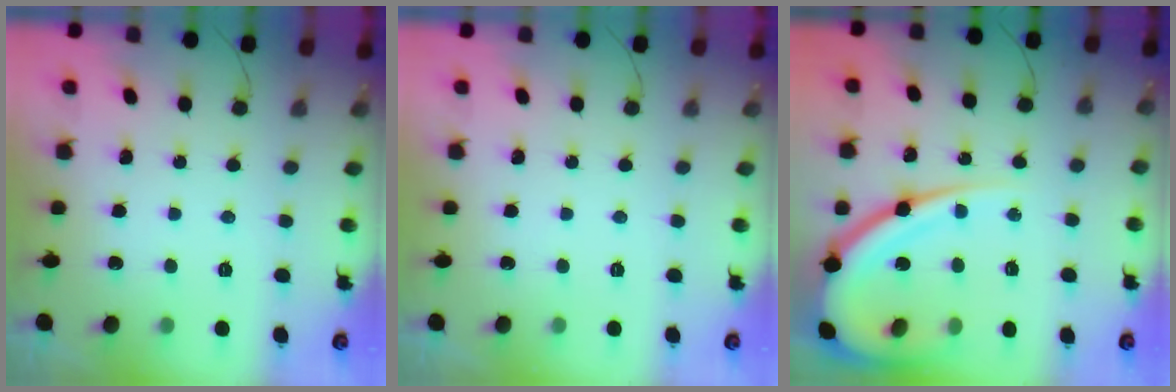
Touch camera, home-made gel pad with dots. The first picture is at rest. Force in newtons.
{"total": 0.0}
{"total": 19.7, "press": 19.6, "slide": 1.7}